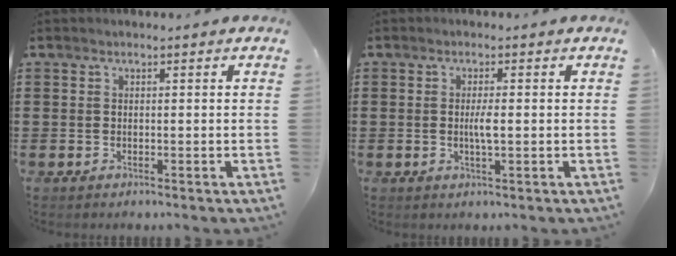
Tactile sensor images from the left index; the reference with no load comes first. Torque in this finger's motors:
{"motor_torque": [0.79, -0.01, 0.12, 0.06]}